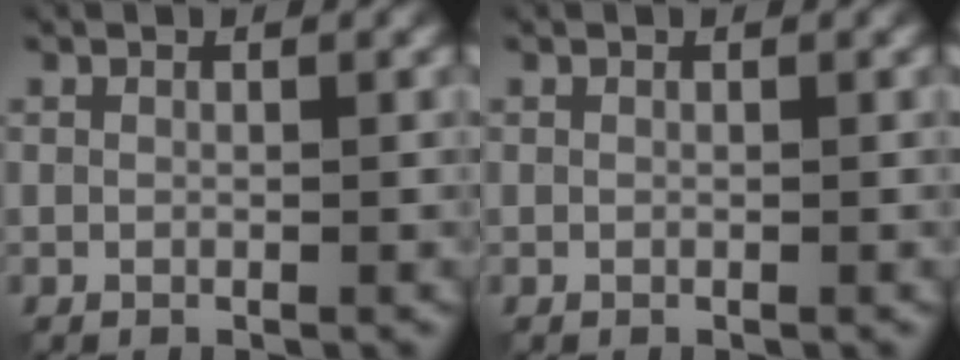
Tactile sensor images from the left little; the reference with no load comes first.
{"total": 0.0}